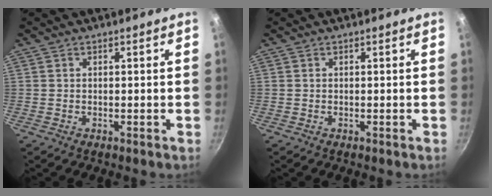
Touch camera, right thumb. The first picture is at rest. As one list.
[{"total": 0.0}]